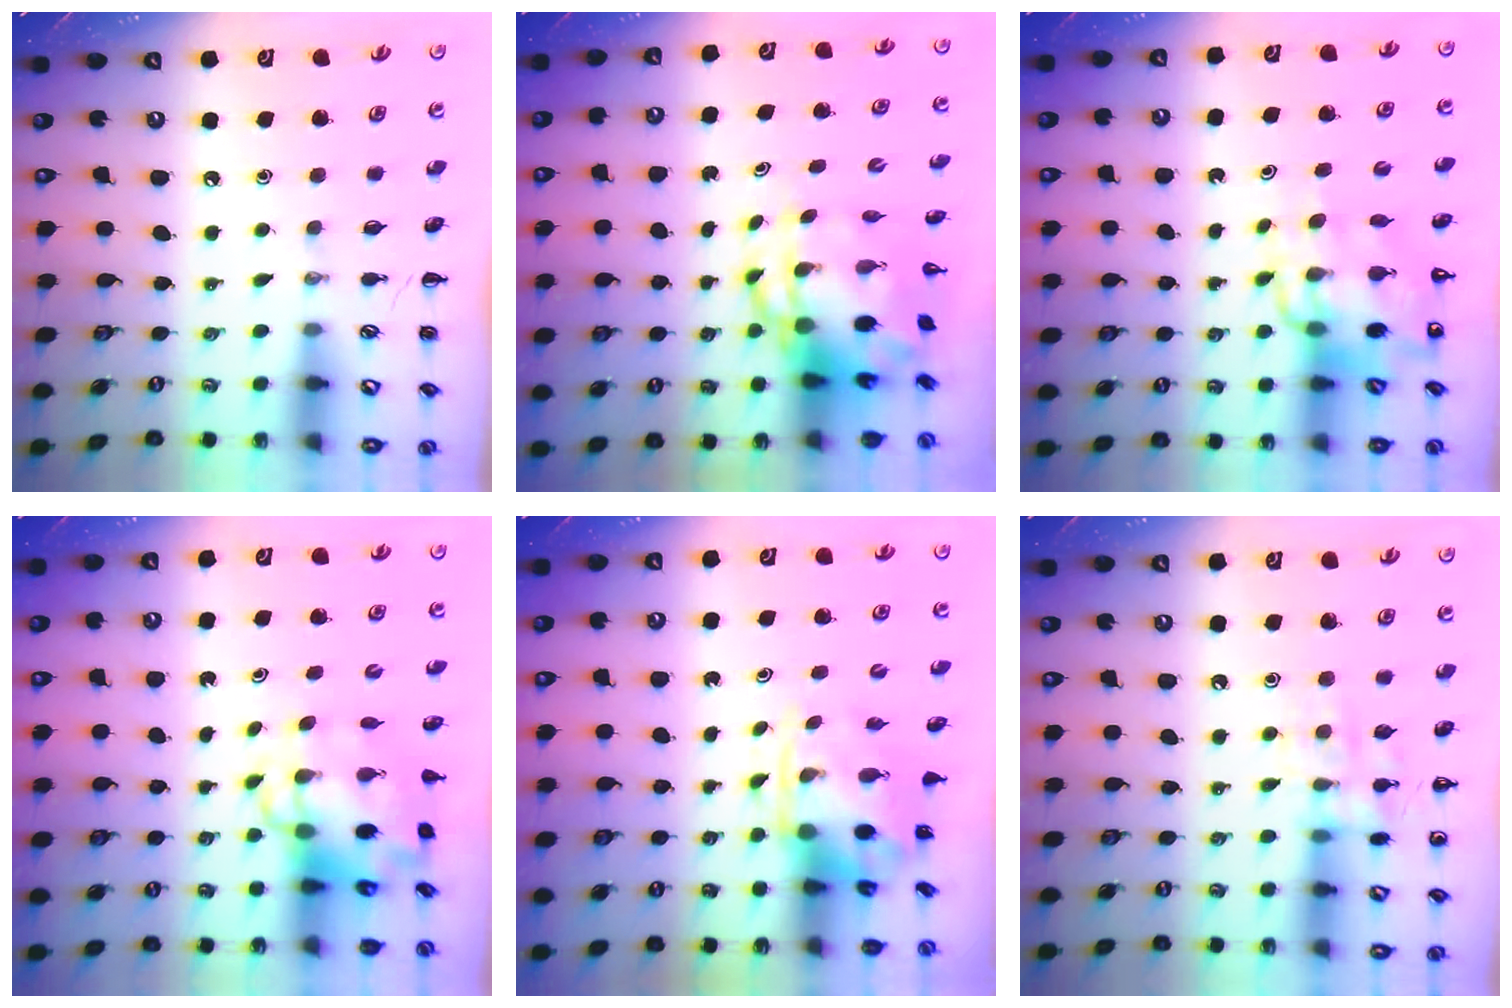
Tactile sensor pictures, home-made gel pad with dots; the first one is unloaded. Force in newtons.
{"total": 8.4, "press": 8.1, "slide": 2.1}
{"total": 12.4, "press": 11.8, "slide": 3.9}
{"total": 7.4, "press": 7.1, "slide": 2.0}
{"total": 3.8, "press": 3.6, "slide": 0.9}
{"total": 10.6, "press": 10.6, "slide": 0.6}